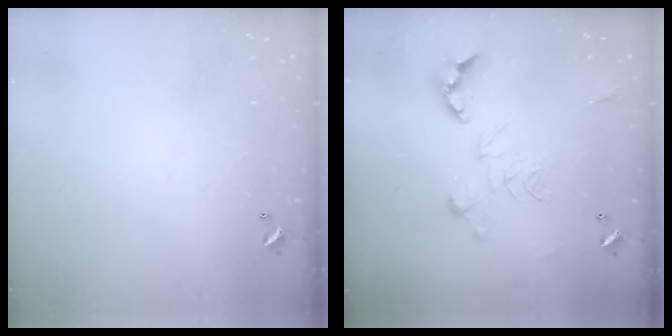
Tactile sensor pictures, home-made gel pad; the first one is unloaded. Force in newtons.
{"total": 2.6, "press": 2.1, "slide": 1.5}